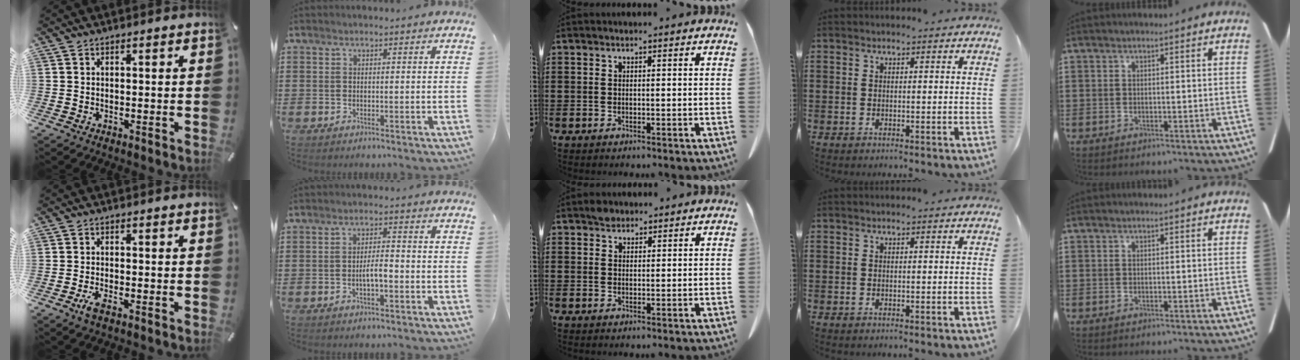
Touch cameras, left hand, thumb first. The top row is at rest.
{"thumb": {"total": 2.7, "force": [-1.6, 0.8, 2.1], "torque": [-0.047, 0.002, -0.032]}, "index": {"total": 3.3, "force": [-1.1, 0.9, 2.9], "torque": [-0.060, 0.004, -0.023]}, "middle": {"total": 1.9, "force": [1.6, 0.8, 0.3], "torque": [-0.002, -0.004, 0.032]}}